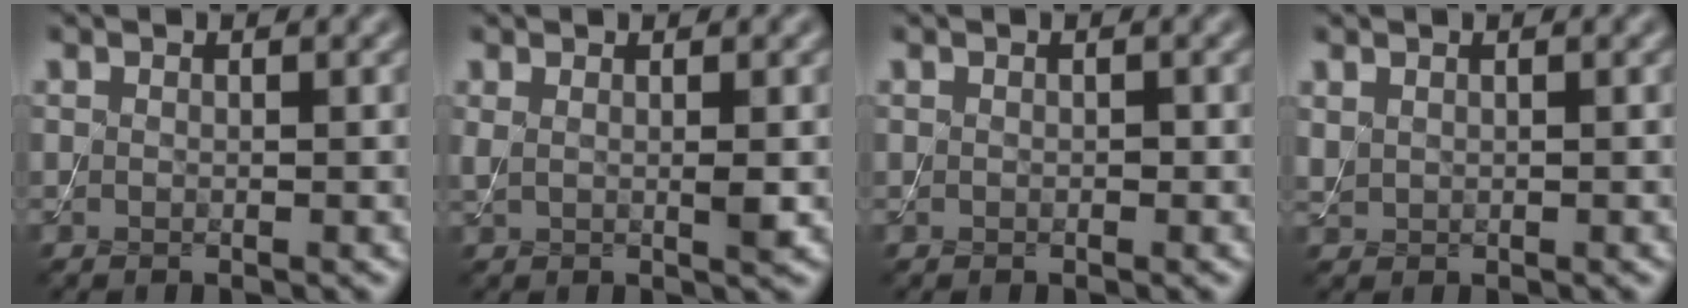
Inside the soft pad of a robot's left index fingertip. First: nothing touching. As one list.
[{"total": 1.6, "force": [0.5, 0.3, 1.5], "torque": [-0.027, -0.001, 0.011]}, {"total": 0.0}, {"total": 0.8, "force": [0.5, 0.5, 0.2], "torque": [-0.008, -0.001, 0.016]}]